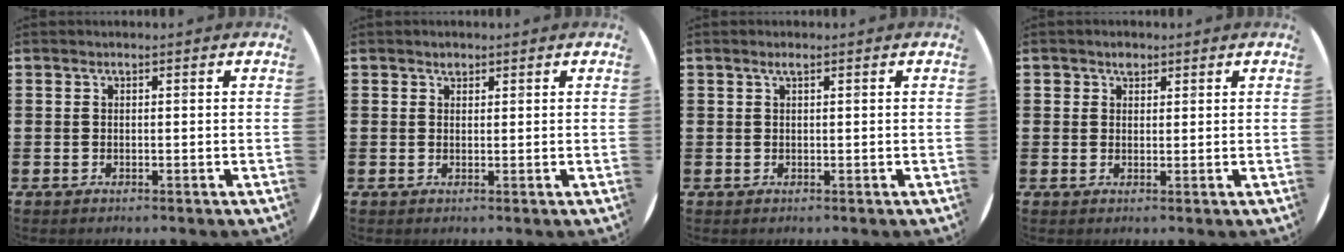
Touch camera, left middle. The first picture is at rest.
{"total": 0.8, "force": [0.7, 0.5, 0.1], "torque": [0.006, -0.001, 0.012]}
{"total": 0.7, "force": [0.4, 0.0, 0.6], "torque": [-0.011, 0.001, 0.007]}
{"total": 1.5, "force": [1.1, 1.0, 0.3], "torque": [0.010, -0.002, 0.018]}